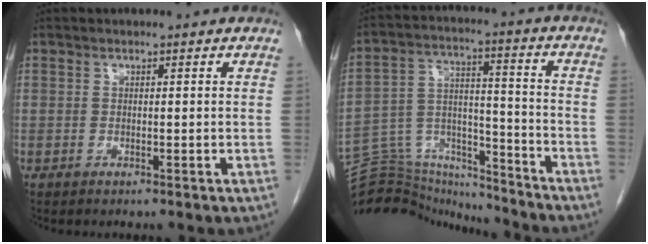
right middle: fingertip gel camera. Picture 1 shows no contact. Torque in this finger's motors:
{"motor_torque": [-0.01, -0.17, -0.26, -0.10]}